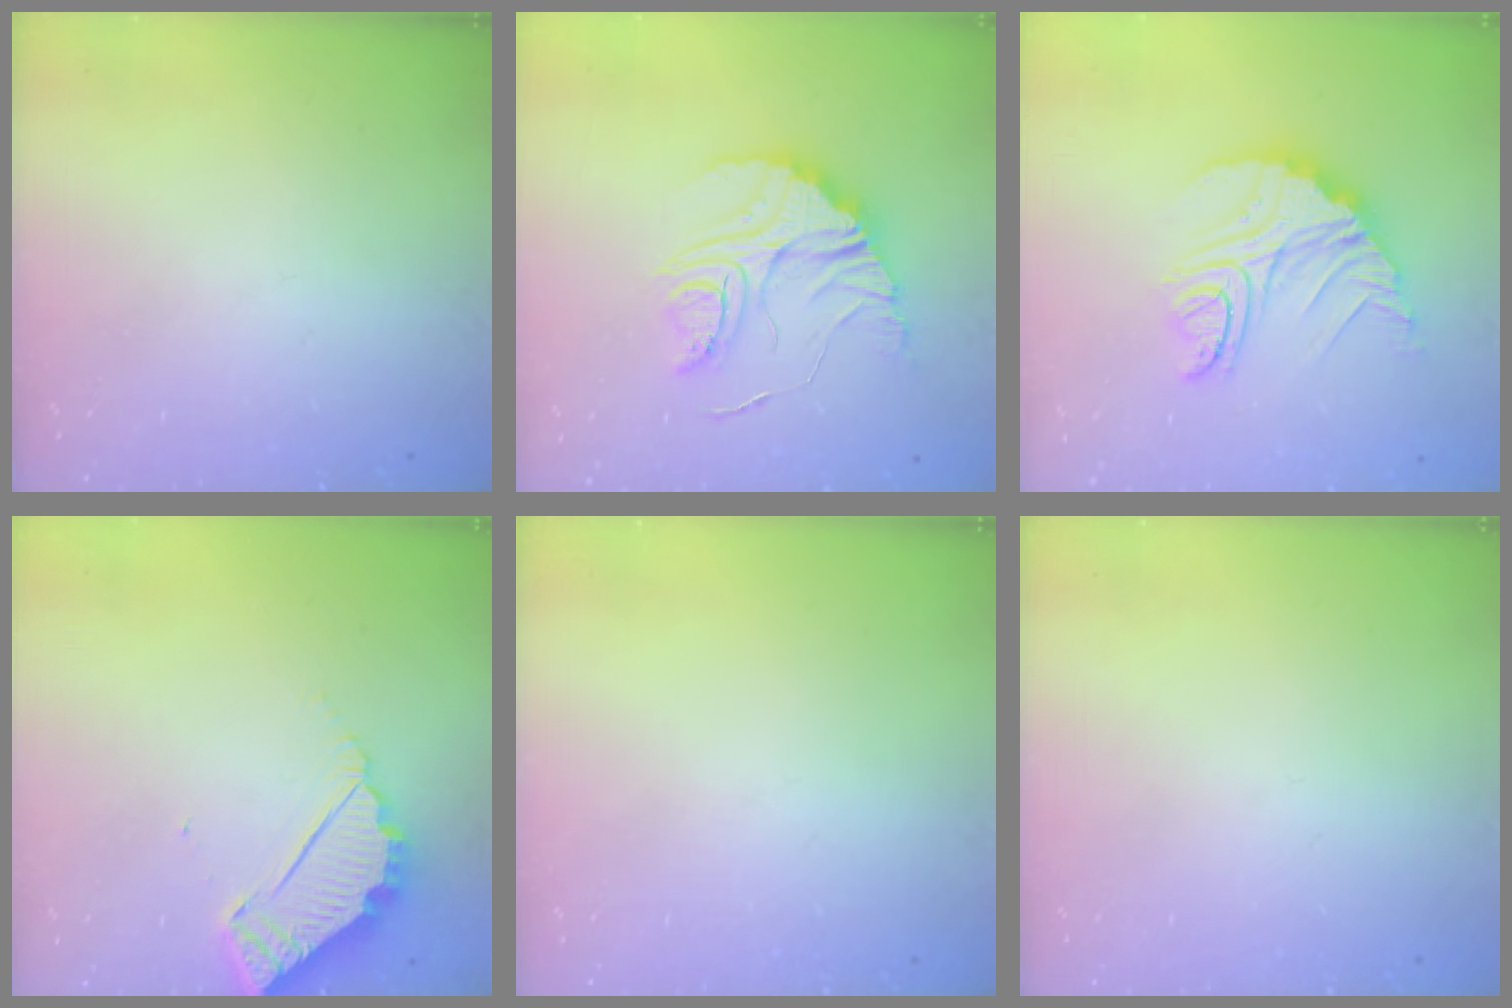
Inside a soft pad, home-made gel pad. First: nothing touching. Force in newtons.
{"total": 16.1, "press": 16.1, "slide": 1.6}
{"total": 14.7, "press": 14.7, "slide": 1.1}
{"total": 4.5, "press": 4.5, "slide": 0.2}
{"total": 0.0}
{"total": 0.0}